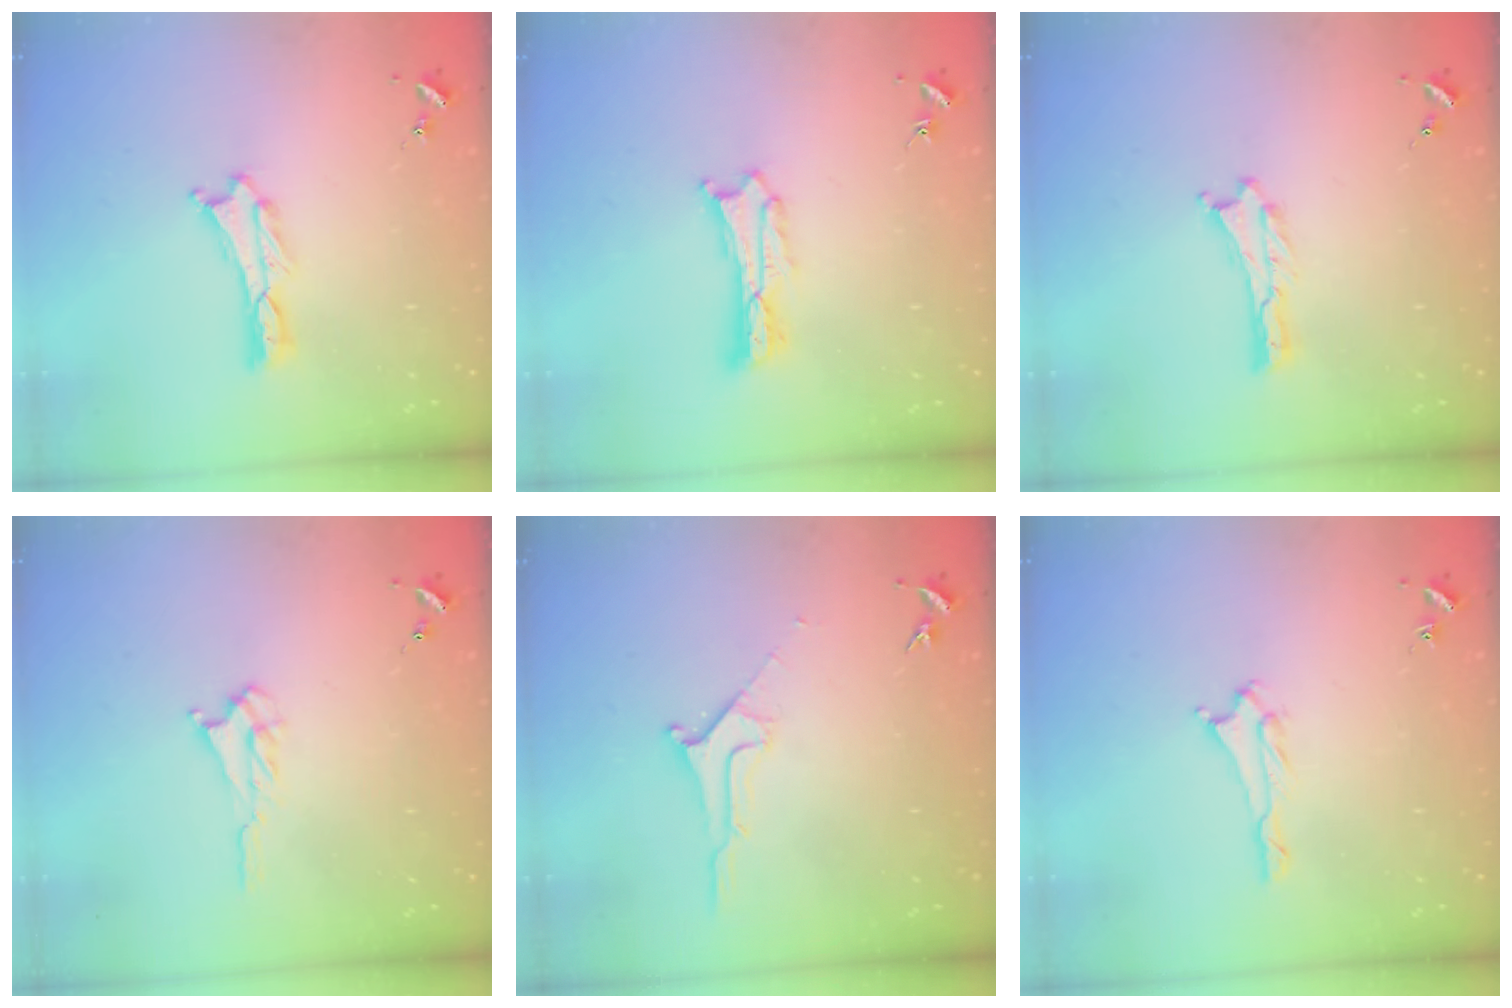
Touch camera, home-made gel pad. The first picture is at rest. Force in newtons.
{"total": 1.8, "press": 1.8, "slide": 0.3}
{"total": 0.0}
{"total": 2.5, "press": 2.5, "slide": 0.3}
{"total": 1.8, "press": 1.7, "slide": 0.2}
{"total": 1.6, "press": 1.6, "slide": 0.1}